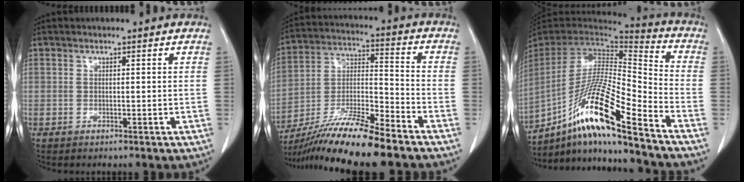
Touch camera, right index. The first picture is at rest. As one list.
[{"total": 14.5, "force": [-11.7, 0.1, 8.5], "torque": [-0.160, -0.011, -0.211]}, {"total": 19.3, "force": [-12.7, 0.4, 14.5], "torque": [-0.294, -0.016, -0.236]}]